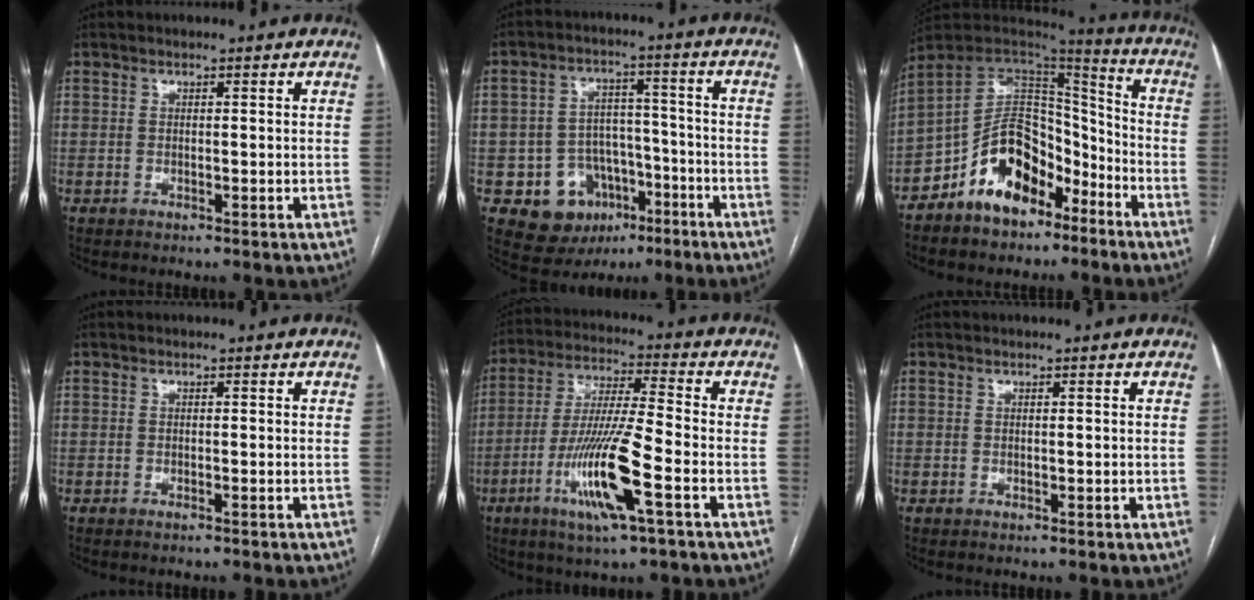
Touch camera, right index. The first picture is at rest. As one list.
[{"total": 10.0, "force": [-4.4, 8.4, 3.2], "torque": [-0.046, 0.031, -0.057]}, {"total": 13.6, "force": [-8.0, 8.0, 7.7], "torque": [-0.144, 0.032, -0.141]}, {"total": 0.5, "force": [-0.4, -0.1, 0.3], "torque": [-0.009, -0.001, -0.007]}, {"total": 13.7, "force": [-5.3, 0.4, 12.6], "torque": [-0.253, -0.018, -0.099]}, {"total": 0.0}]